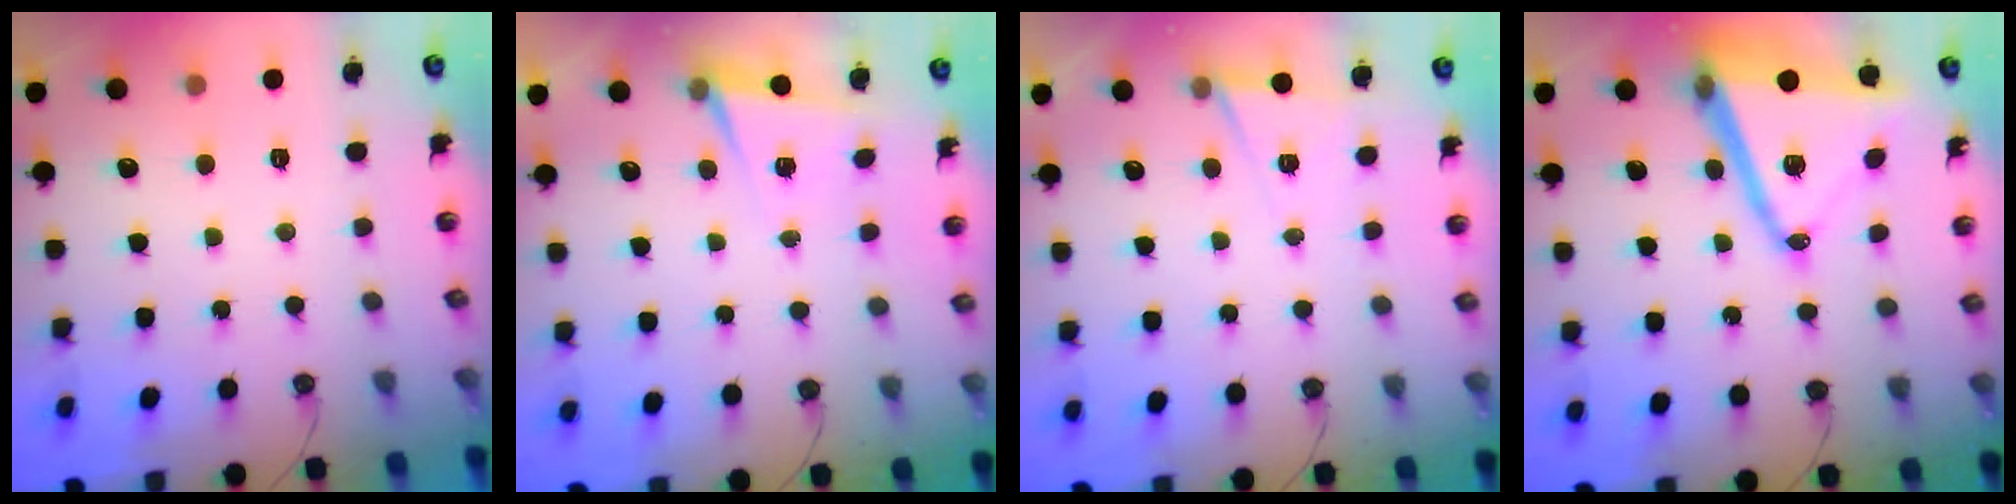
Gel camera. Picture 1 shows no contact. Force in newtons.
{"total": 2.5, "press": 1.8, "slide": 1.8}
{"total": 5.5, "press": 3.3, "slide": 4.5}
{"total": 18.2, "press": 17.9, "slide": 3.1}